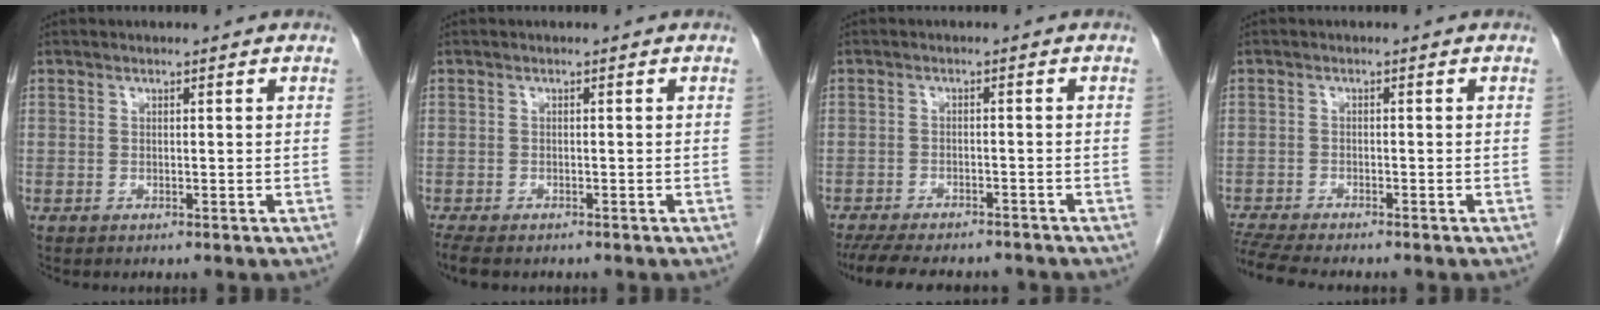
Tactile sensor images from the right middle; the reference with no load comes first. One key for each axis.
{"total": 4.7, "fx": -3.7, "fy": 1.6, "fz": 2.4, "tx": -0.043, "ty": -0.013, "tz": -0.055}
{"total": 13.0, "fx": -11.4, "fy": 3.6, "fz": 5.3, "tx": -0.104, "ty": -0.006, "tz": -0.153}
{"total": 7.2, "fx": -6.4, "fy": 0.5, "fz": 3.3, "tx": -0.058, "ty": -0.012, "tz": -0.103}